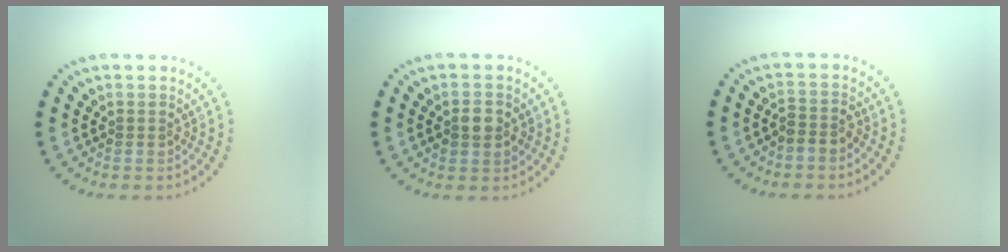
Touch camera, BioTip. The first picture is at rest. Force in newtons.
{"total": 2.5, "press": 2.5, "slide": 0.2}
{"total": 1.7, "press": 1.4, "slide": 1.0}